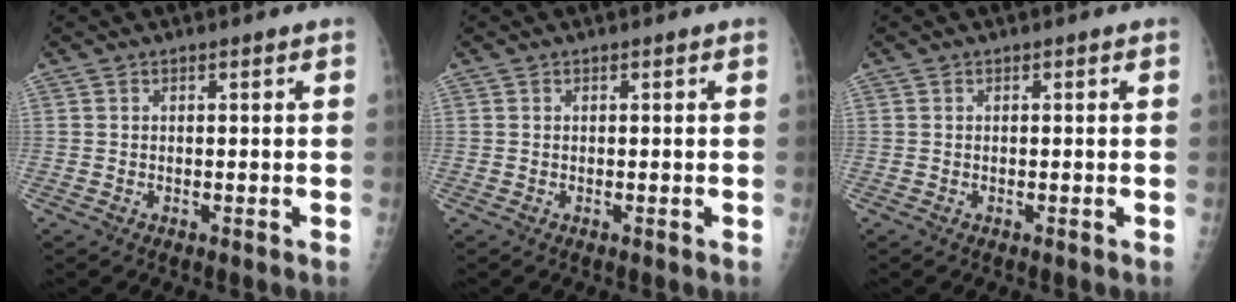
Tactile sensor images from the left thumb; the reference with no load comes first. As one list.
[{"total": 0.0}, {"total": 0.0}]